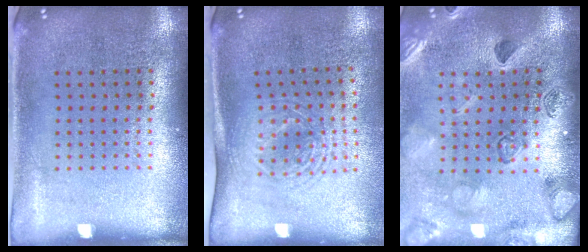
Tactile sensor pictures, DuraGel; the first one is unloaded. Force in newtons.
{"total": 1.7, "press": 1.3, "slide": 1.1}
{"total": 2.3, "press": 2.3, "slide": 0.2}